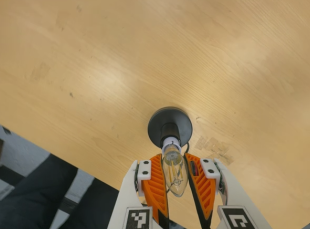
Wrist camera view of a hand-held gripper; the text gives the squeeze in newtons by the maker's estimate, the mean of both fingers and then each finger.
{"total": 12.2, "left": 11.8, "right": 12.7}